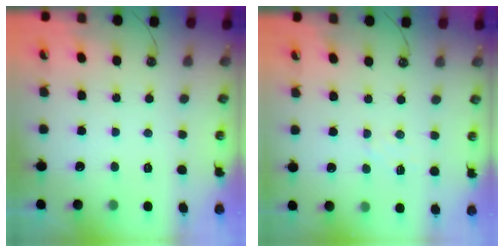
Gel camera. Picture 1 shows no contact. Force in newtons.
{"total": 5.0, "press": 4.9, "slide": 0.6}